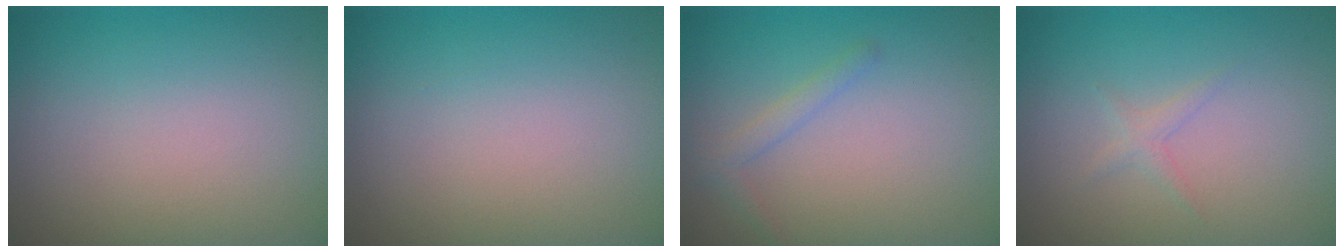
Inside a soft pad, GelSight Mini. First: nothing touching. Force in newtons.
{"total": 0.0}
{"total": 1.2, "press": 1.2, "slide": 0.1}
{"total": 0.9, "press": 0.9, "slide": 0.0}